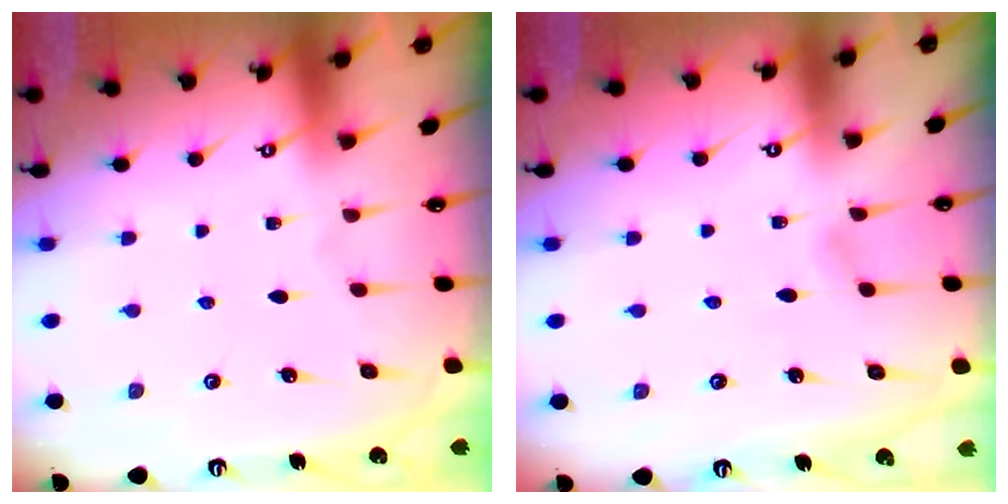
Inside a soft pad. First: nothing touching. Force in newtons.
{"total": 2.4, "press": 2.4, "slide": 0.3}